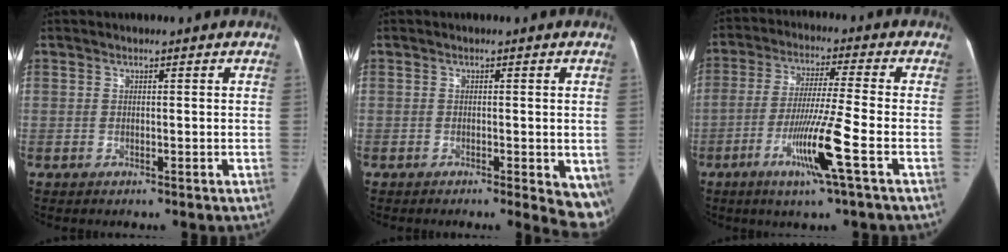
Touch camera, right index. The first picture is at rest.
{"total": 6.6, "force": [-2.6, 2.2, 5.6], "torque": [-0.054, -0.013, -0.036]}
{"total": 10.3, "force": [-4.4, -1.3, 9.2], "torque": [-0.175, -0.024, -0.088]}